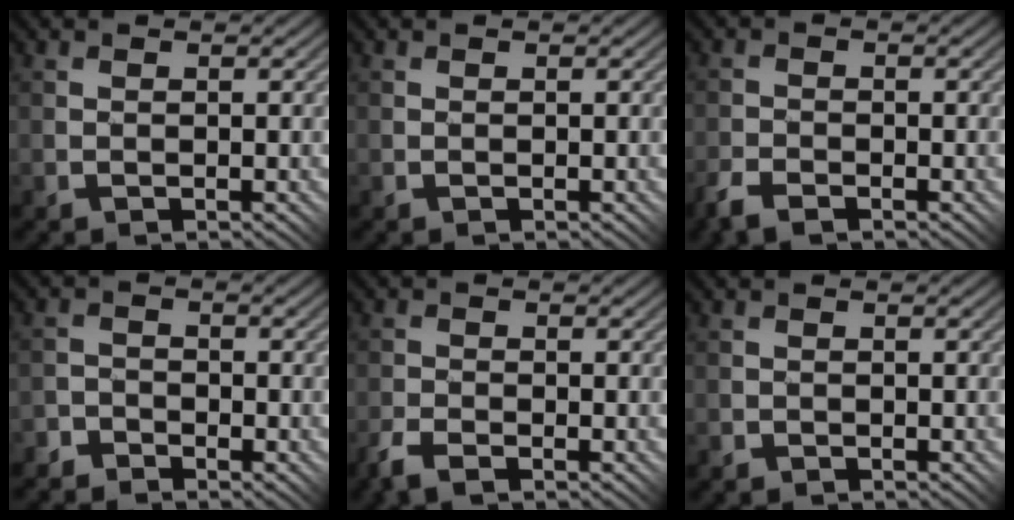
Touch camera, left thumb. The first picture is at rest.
{"total": 0.0}
{"total": 3.6, "force": [-2.6, 1.5, 1.9], "torque": [-0.043, -0.002, -0.054]}
{"total": 3.2, "force": [-2.6, 1.8, 0.2], "torque": [0.023, 0.010, -0.051]}
{"total": 3.6, "force": [-2.4, 1.5, 2.3], "torque": [-0.049, -0.002, -0.048]}
{"total": 0.7, "force": [-0.5, 0.5, -0.1], "torque": [0.004, -0.002, -0.011]}